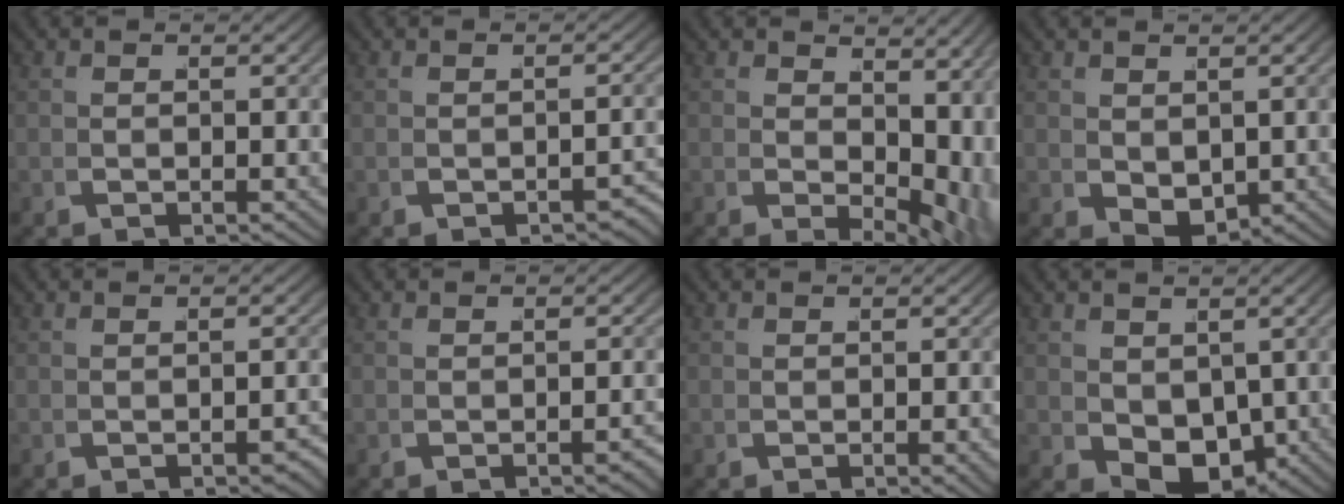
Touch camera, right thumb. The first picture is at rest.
{"total": 1.9, "force": [-1.6, 0.4, 0.8], "torque": [-0.016, -0.002, -0.021]}
{"total": 6.0, "force": [0.8, 3.5, 4.8], "torque": [-0.062, -0.031, 0.035]}
{"total": 2.8, "force": [0.4, 1.9, 2.0], "torque": [-0.039, -0.019, 0.028]}
{"total": 1.3, "force": [-0.9, 0.4, 0.8], "torque": [-0.014, -0.001, -0.011]}
{"total": 1.1, "force": [-0.7, 0.1, 0.8], "torque": [-0.014, 0.005, -0.010]}
{"total": 0.8, "force": [-0.1, 0.2, 0.7], "torque": [-0.013, 0.000, -0.001]}
{"total": 5.5, "force": [-0.6, 3.8, 4.0], "torque": [-0.078, -0.038, 0.020]}